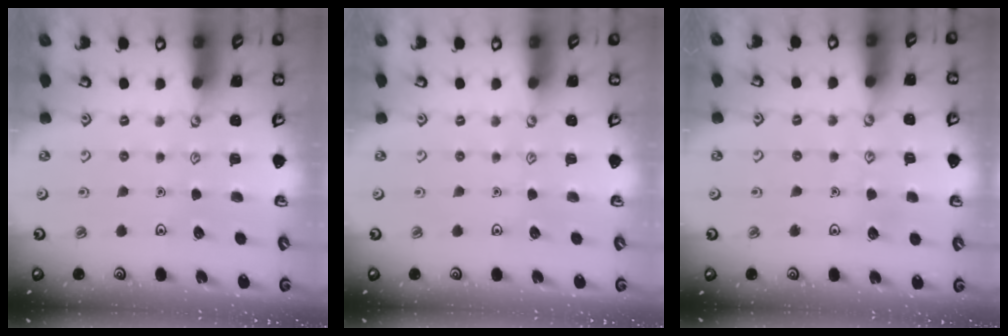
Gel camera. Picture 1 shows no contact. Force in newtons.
{"total": 0.0}
{"total": 4.5, "press": 4.4, "slide": 0.4}